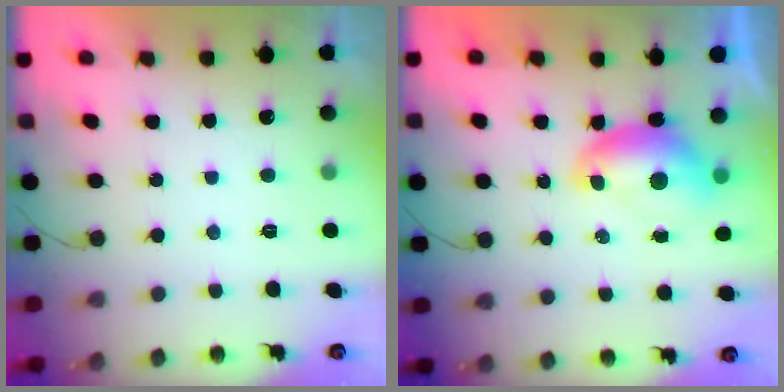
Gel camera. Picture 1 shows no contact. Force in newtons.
{"total": 7.9, "press": 7.8, "slide": 0.9}